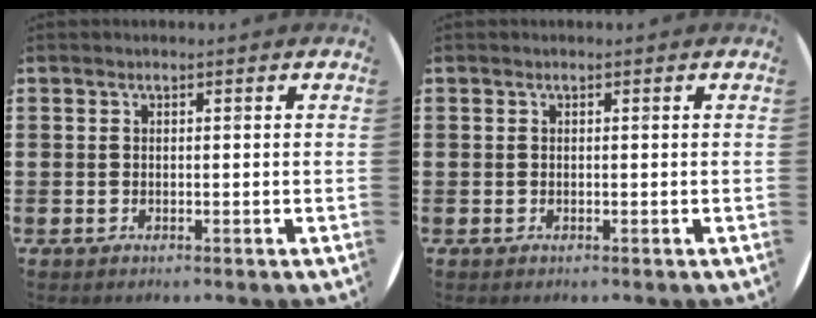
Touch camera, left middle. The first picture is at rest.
{"total": 0.0}